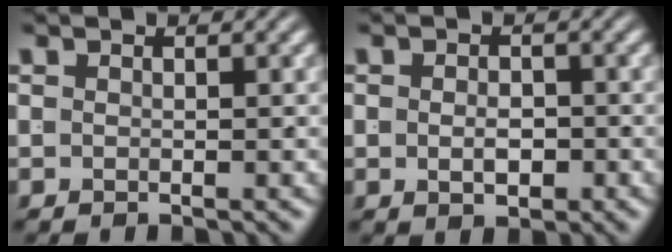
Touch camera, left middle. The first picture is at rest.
{"total": 1.7, "force": [-0.5, 0.9, 1.4], "torque": [-0.020, -0.006, -0.004]}